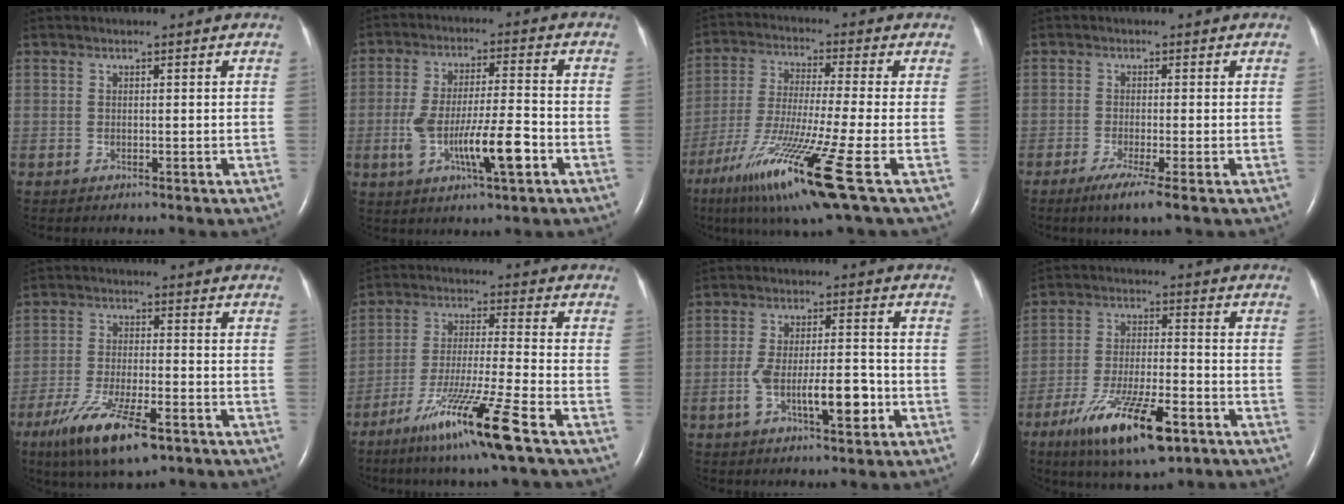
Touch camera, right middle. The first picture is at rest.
{"total": 10.7, "force": [-3.5, 1.5, 10.0], "torque": [-0.190, 0.000, -0.059]}
{"total": 16.5, "force": [-8.2, -0.8, 14.3], "torque": [-0.275, -0.051, -0.149]}
{"total": 4.4, "force": [-2.5, -0.3, 3.6], "torque": [-0.068, -0.016, -0.047]}
{"total": 11.8, "force": [-7.1, 2.7, 9.1], "torque": [-0.177, -0.024, -0.118]}
{"total": 13.6, "force": [-8.0, -1.2, 11.0], "torque": [-0.217, -0.041, -0.147]}
{"total": 8.8, "force": [-2.9, 2.2, 8.0], "torque": [-0.146, 0.008, -0.045]}
{"total": 14.7, "force": [-8.3, 3.4, 11.7], "torque": [-0.217, -0.021, -0.136]}